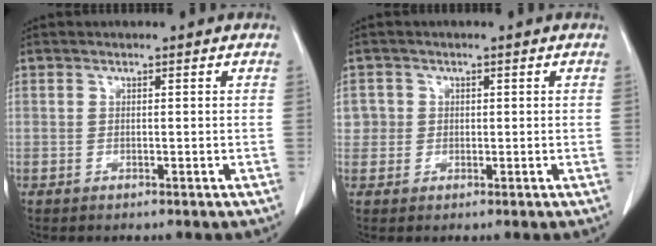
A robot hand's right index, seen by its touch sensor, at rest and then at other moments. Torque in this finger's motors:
{"motor_torque": [-0.03, 0.01, 0.04, 0.01]}